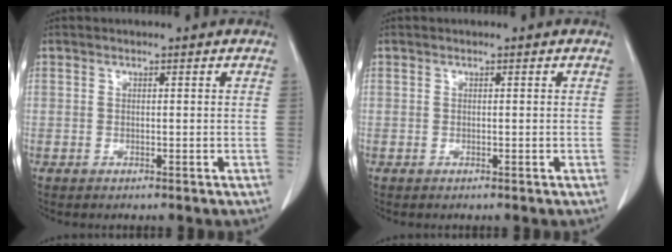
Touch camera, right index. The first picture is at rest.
{"total": 0.0}